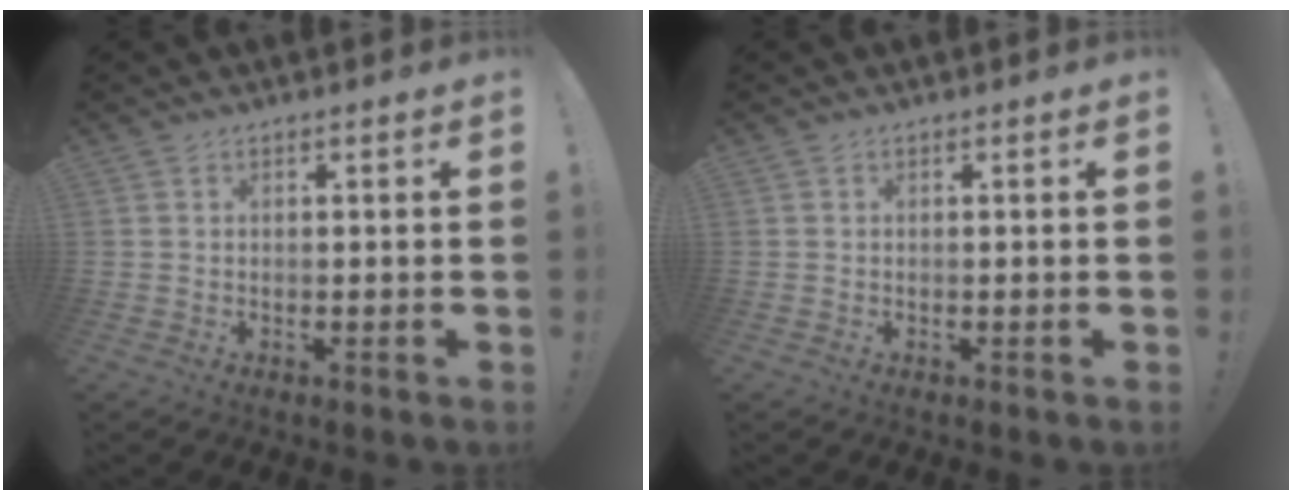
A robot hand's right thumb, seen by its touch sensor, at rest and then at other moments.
{"total": 0.0}